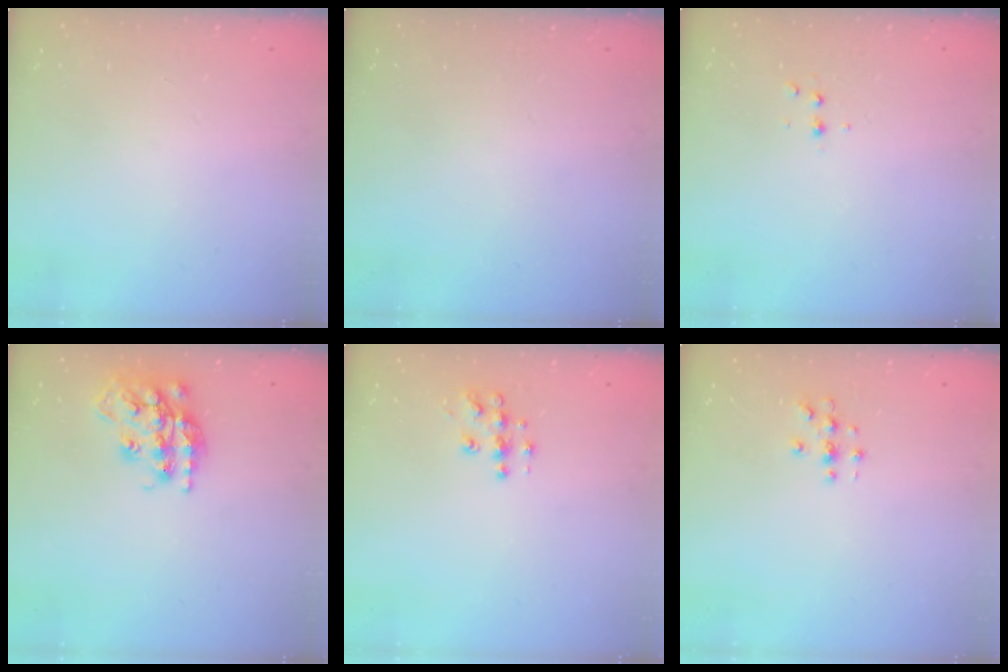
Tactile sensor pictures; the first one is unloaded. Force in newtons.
{"total": 0.0}
{"total": 4.0, "press": 3.9, "slide": 1.0}
{"total": 17.8, "press": 17.7, "slide": 1.3}
{"total": 8.5, "press": 8.5, "slide": 0.5}
{"total": 2.9, "press": 2.9, "slide": 0.3}